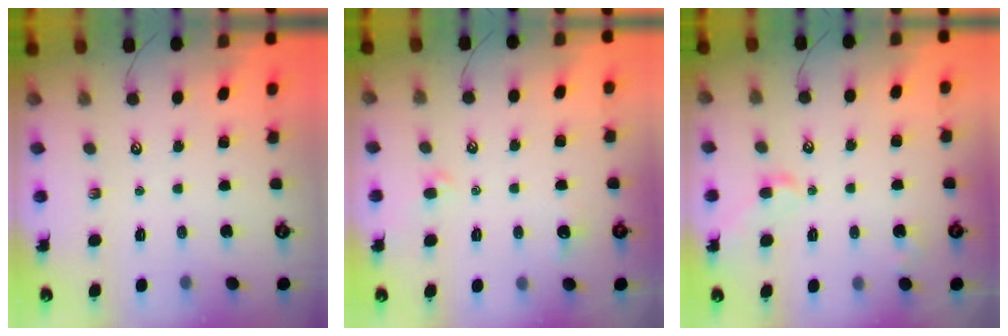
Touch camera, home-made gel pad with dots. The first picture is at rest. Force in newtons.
{"total": 0.9, "press": 0.7, "slide": 0.5}
{"total": 4.5, "press": 4.4, "slide": 0.9}